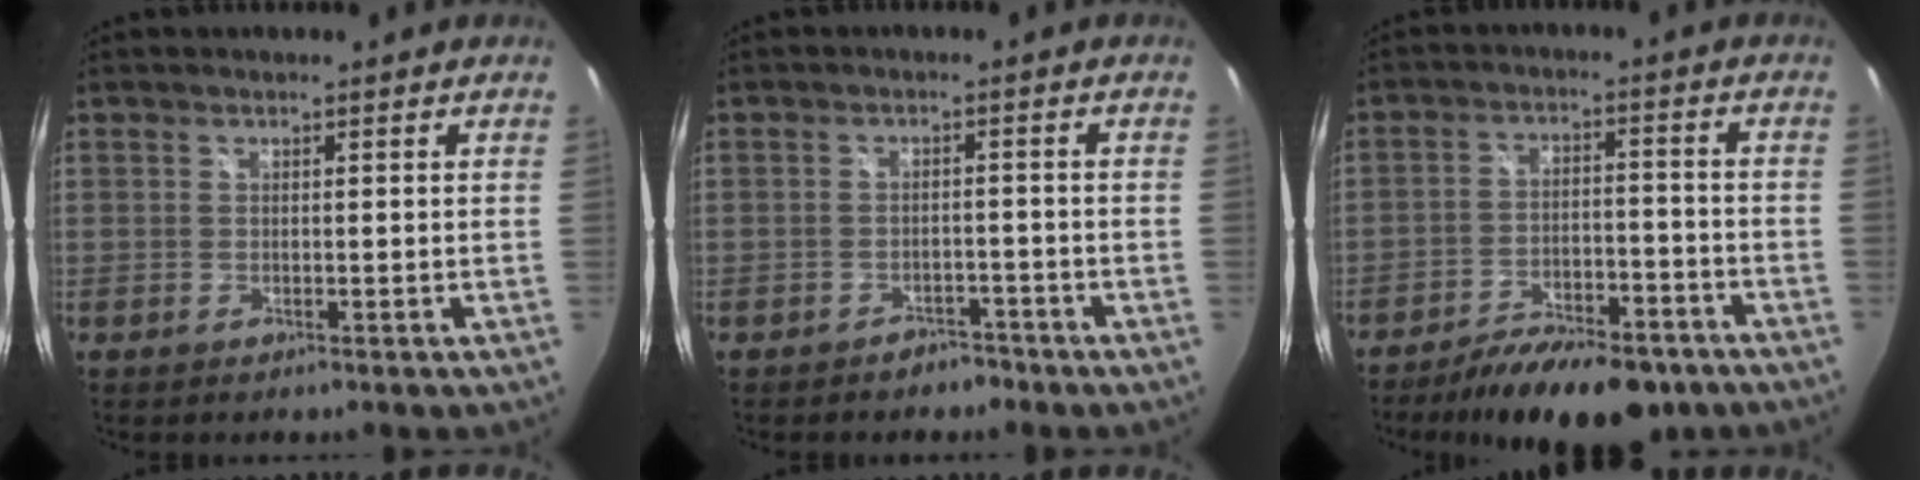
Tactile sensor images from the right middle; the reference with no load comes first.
{"total": 3.5, "force": [-2.9, 2.0, 0.6], "torque": [-0.013, 0.011, -0.036]}
{"total": 16.8, "force": [-12.7, 6.3, 9.0], "torque": [-0.159, -0.014, -0.176]}